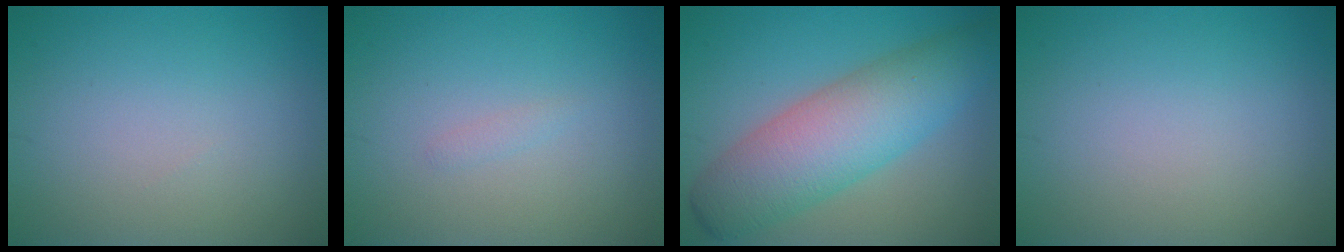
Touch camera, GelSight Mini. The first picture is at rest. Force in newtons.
{"total": 0.5, "press": 0.5, "slide": 0.0}
{"total": 8.2, "press": 8.2, "slide": 0.1}
{"total": 0.0}